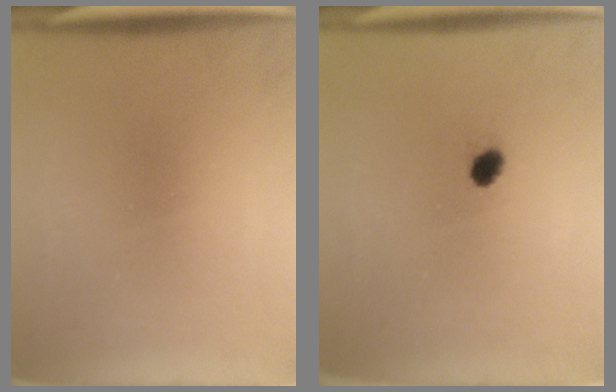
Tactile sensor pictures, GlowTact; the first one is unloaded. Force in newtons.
{"total": 1.7}